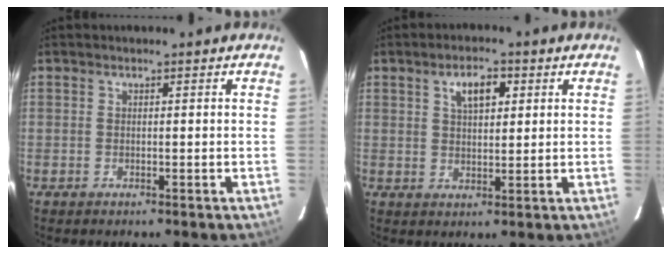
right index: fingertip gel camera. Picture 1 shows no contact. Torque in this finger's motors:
{"motor_torque": [0.15, 0.07, 0.16, 0.06]}